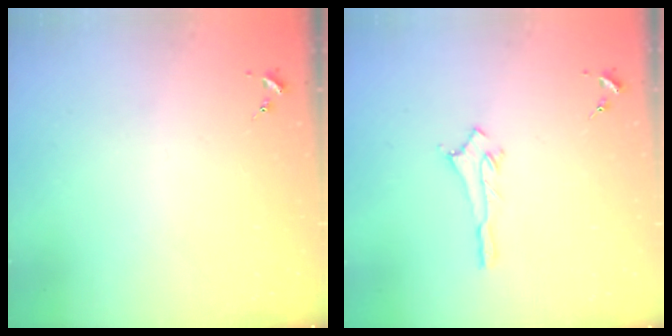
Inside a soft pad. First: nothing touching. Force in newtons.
{"total": 2.9, "press": 2.9, "slide": 0.3}